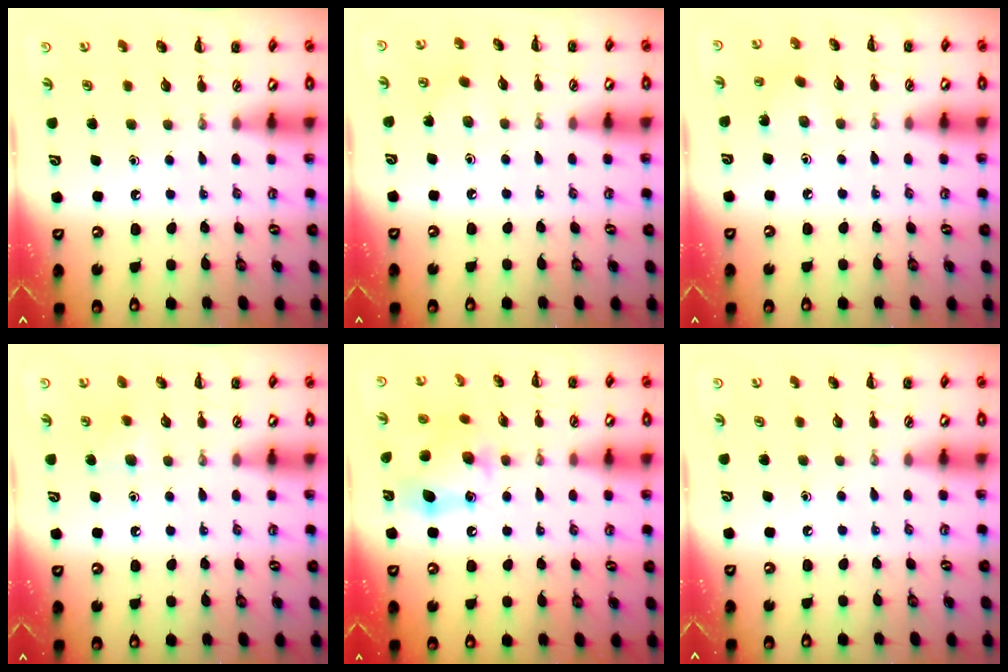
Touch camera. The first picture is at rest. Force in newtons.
{"total": 2.4, "press": 2.3, "slide": 0.8}
{"total": 2.7, "press": 2.6, "slide": 0.8}
{"total": 6.4, "press": 6.1, "slide": 2.0}
{"total": 11.7, "press": 11.6, "slide": 1.6}
{"total": 0.0}